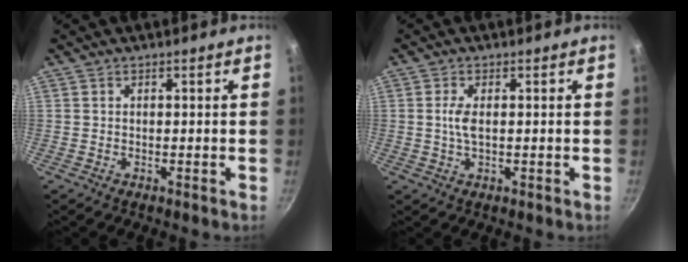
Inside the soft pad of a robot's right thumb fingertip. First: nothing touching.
{"total": 3.0, "force": [0.2, 1.2, 2.8], "torque": [-0.063, 0.002, 0.002]}